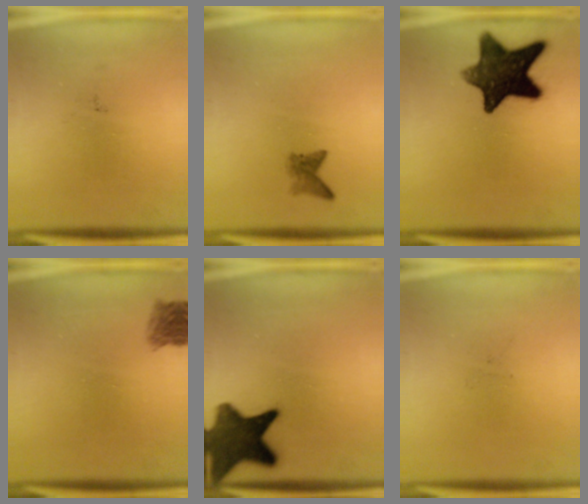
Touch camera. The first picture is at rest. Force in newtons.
{"total": 1.9}
{"total": 13.5}
{"total": 2.6}
{"total": 14.0}
{"total": 0.0}